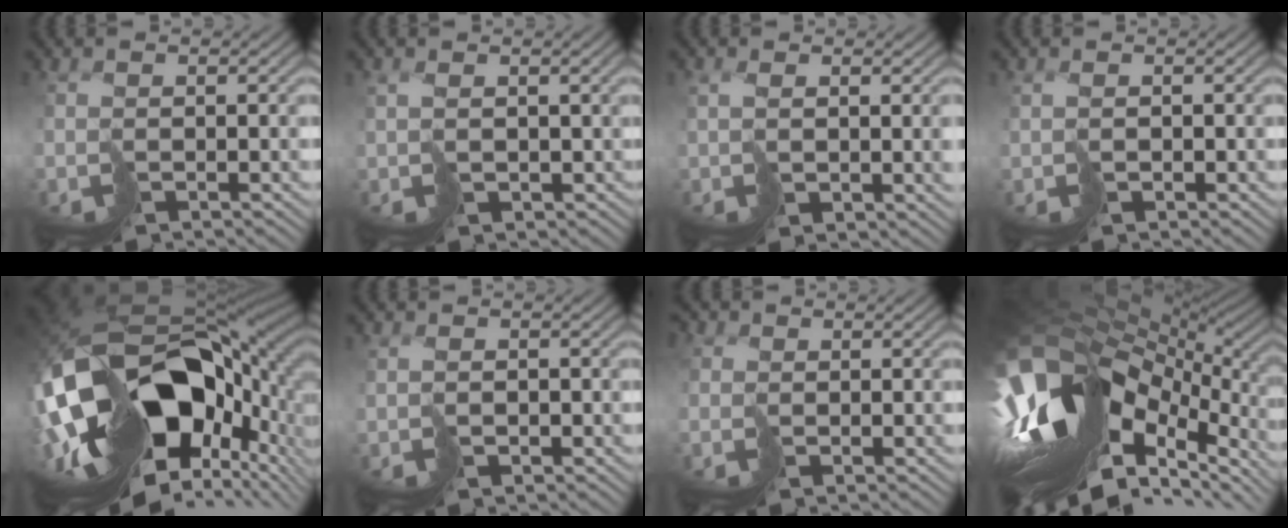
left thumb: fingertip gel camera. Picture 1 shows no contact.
{"total": 2.3, "force": [1.1, 1.1, 1.7], "torque": [-0.039, -0.001, 0.029]}
{"total": 3.4, "force": [1.2, 1.6, 2.7], "torque": [-0.051, -0.006, 0.036]}
{"total": 0.8, "force": [0.3, 0.6, 0.4], "torque": [-0.010, -0.001, 0.010]}
{"total": 20.0, "force": [-2.6, 11.1, 16.4], "torque": [-0.350, -0.047, -0.011]}
{"total": 1.0, "force": [0.2, 0.9, 0.5], "torque": [-0.011, -0.001, 0.008]}
{"total": 1.8, "force": [0.4, 1.7, 0.4], "torque": [-0.019, 0.004, 0.003]}
{"total": 16.8, "force": [-3.0, 9.5, 13.5], "torque": [-0.293, -0.030, -0.018]}